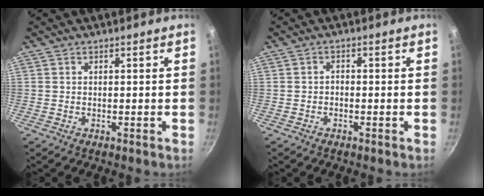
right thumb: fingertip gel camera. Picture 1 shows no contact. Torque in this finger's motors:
{"motor_torque": [-0.10, -0.07, 0.03, 0.03, -0.06]}